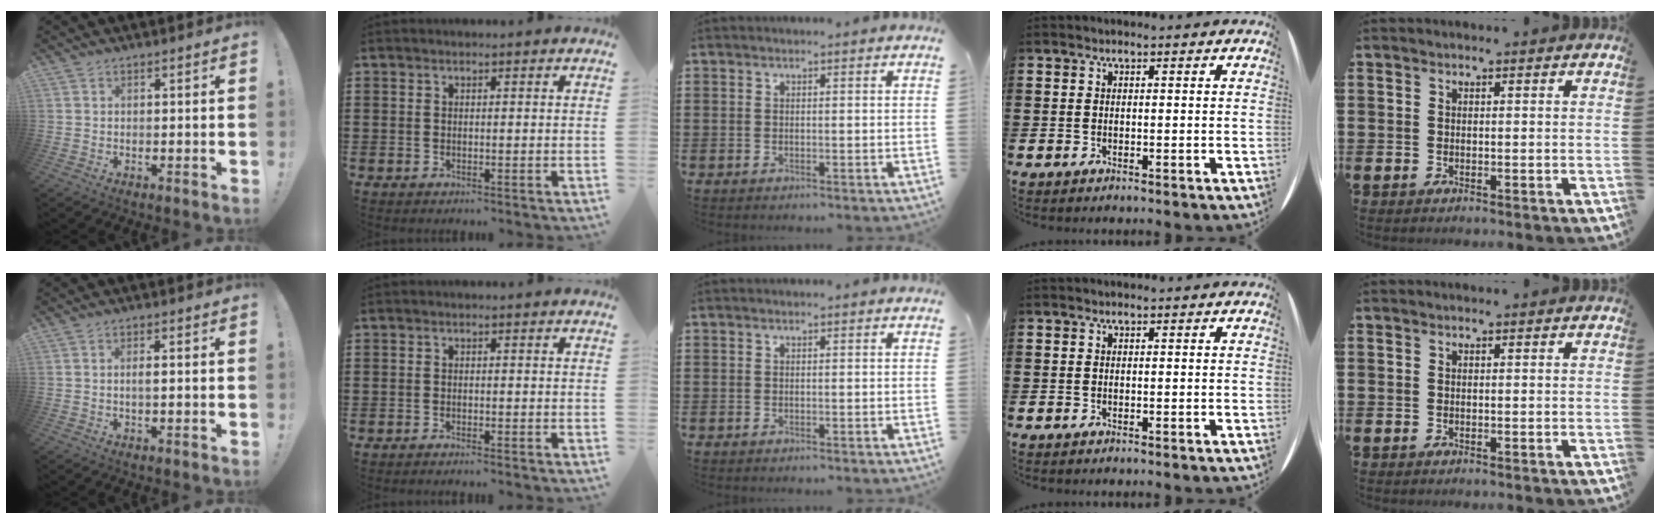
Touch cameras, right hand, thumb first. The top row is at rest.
{"thumb": {"total": 1.9, "force": [-0.3, 0.3, 1.9], "torque": [-0.034, 0.001, -0.007]}, "index": {"total": 0.8, "force": [-0.7, -0.1, 0.2], "torque": [-0.004, -0.002, -0.014]}}